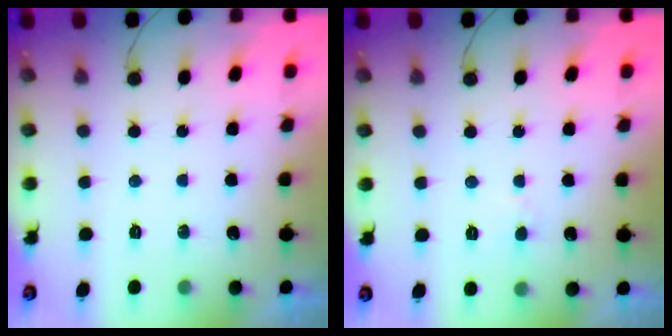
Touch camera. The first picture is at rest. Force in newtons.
{"total": 1.8, "press": 1.7, "slide": 0.2}